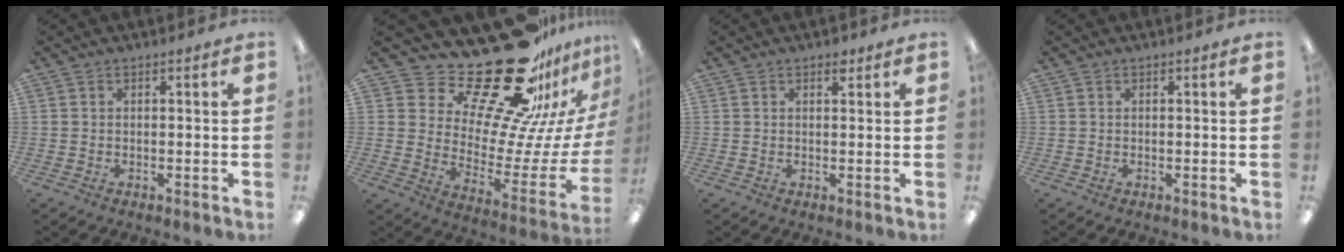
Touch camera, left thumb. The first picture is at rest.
{"total": 28.0, "force": [22.5, 9.1, 14.0], "torque": [-0.214, -0.172, 0.381]}
{"total": 1.6, "force": [1.1, 0.8, 0.8], "torque": [-0.002, -0.005, 0.016]}
{"total": 0.0}